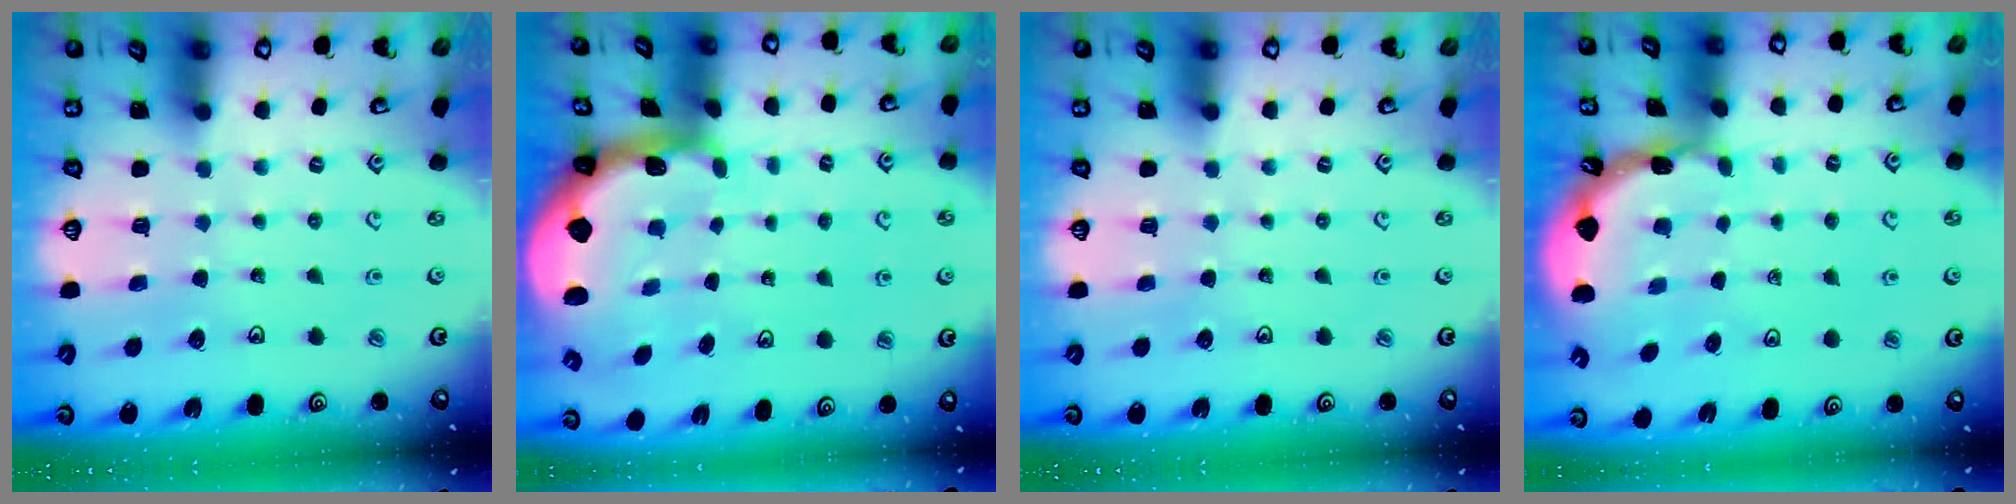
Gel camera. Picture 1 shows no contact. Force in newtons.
{"total": 2.6, "press": 2.5, "slide": 0.6}
{"total": 0.0}
{"total": 1.7, "press": 1.7, "slide": 0.1}